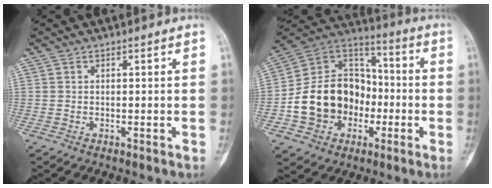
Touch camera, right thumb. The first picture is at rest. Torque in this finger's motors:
{"motor_torque": [0.49, 0.48, 0.94, -0.86, 0.30]}